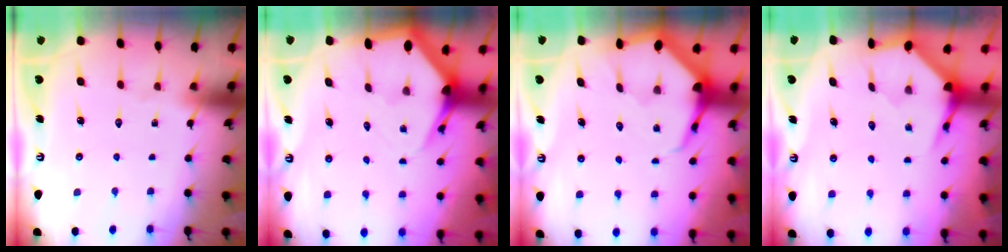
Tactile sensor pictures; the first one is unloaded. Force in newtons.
{"total": 5.3, "press": 5.3, "slide": 0.7}
{"total": 6.6, "press": 6.6, "slide": 0.9}
{"total": 4.0, "press": 3.9, "slide": 0.4}